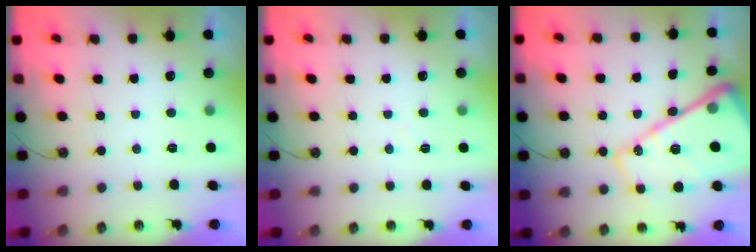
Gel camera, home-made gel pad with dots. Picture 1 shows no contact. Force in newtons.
{"total": 3.4, "press": 3.4, "slide": 0.5}
{"total": 21.9, "press": 21.9, "slide": 1.7}